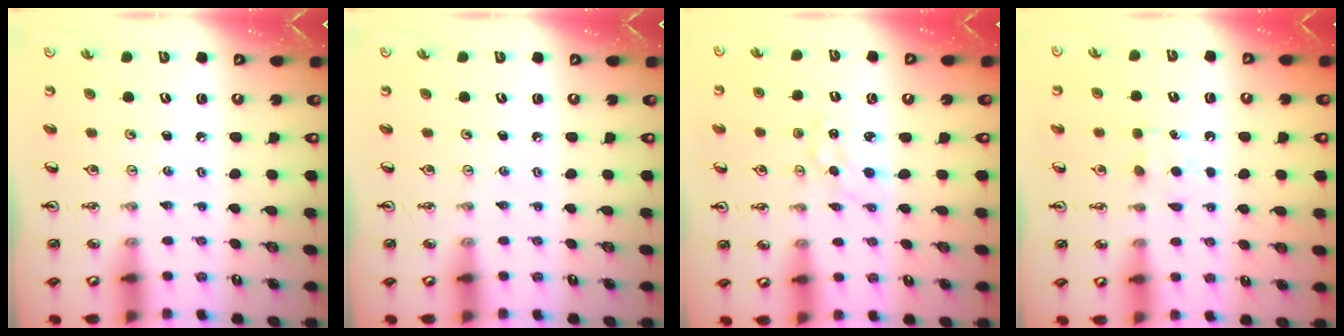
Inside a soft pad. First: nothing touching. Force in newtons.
{"total": 0.0}
{"total": 1.7, "press": 1.7, "slide": 0.3}
{"total": 5.7, "press": 5.7, "slide": 0.6}